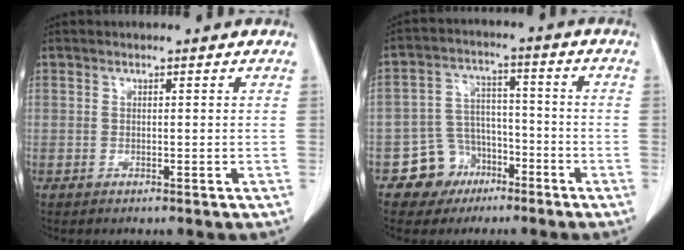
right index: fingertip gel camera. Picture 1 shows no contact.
{"total": 7.4, "force": [-4.1, 6.1, 0.8], "torque": [-0.007, 0.018, -0.061]}